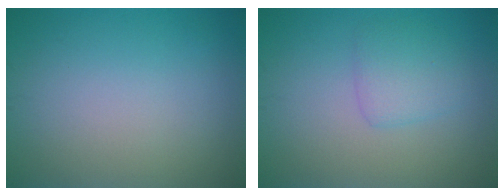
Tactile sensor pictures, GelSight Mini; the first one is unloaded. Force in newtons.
{"total": 2.4, "press": 2.4, "slide": 0.1}